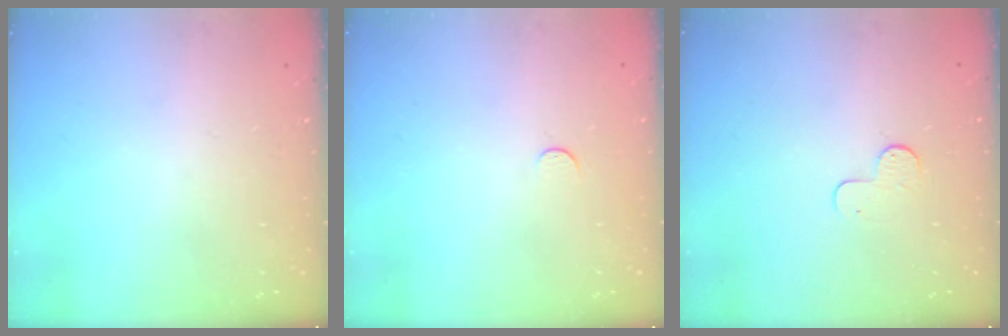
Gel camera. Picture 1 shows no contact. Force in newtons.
{"total": 3.5, "press": 3.5, "slide": 0.4}
{"total": 5.0, "press": 5.0, "slide": 0.4}